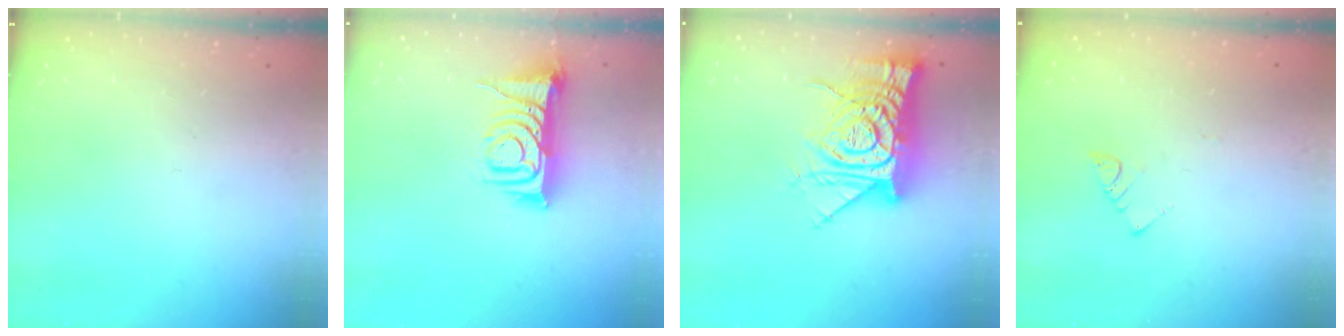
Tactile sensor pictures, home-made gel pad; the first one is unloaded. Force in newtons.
{"total": 9.4, "press": 9.4, "slide": 1.1}
{"total": 18.4, "press": 18.3, "slide": 1.8}
{"total": 3.2, "press": 3.2, "slide": 0.2}